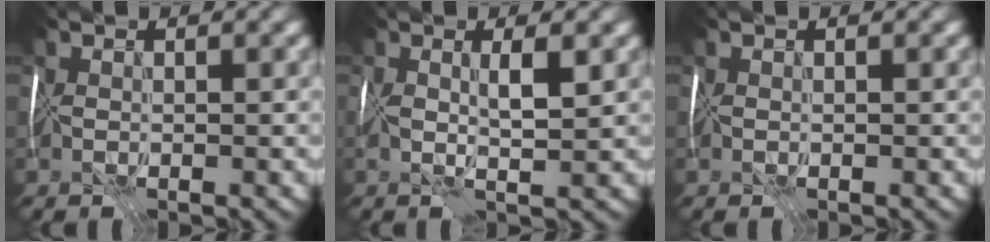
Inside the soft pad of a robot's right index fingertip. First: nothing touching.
{"total": 2.8, "force": [0.7, 0.5, 2.7], "torque": [-0.052, 0.002, 0.011]}
{"total": 0.0}